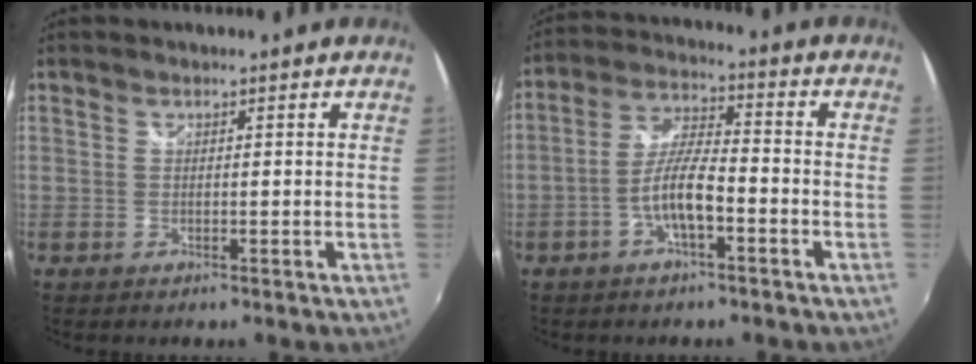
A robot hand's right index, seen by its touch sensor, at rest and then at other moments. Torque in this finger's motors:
{"motor_torque": [1.02, 0.16, 0.50, 0.15]}